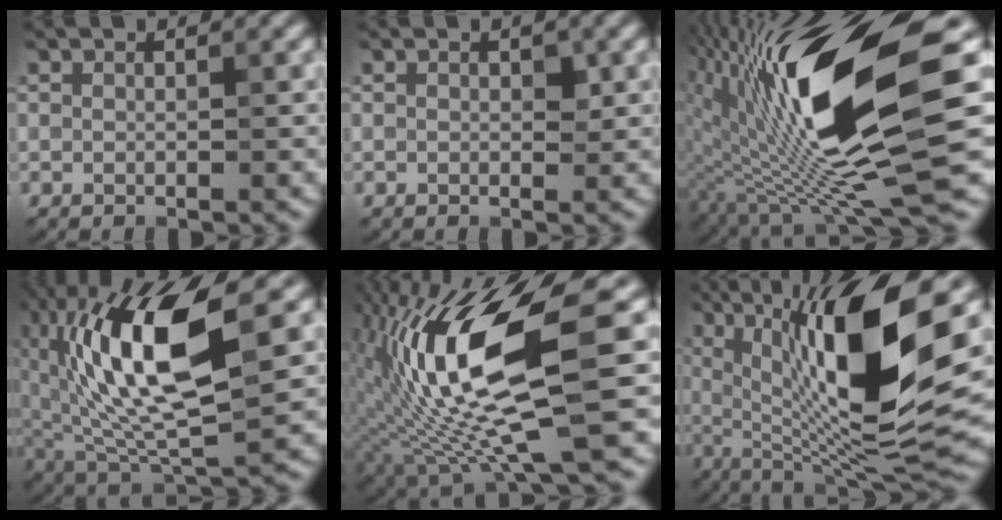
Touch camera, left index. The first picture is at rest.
{"total": 0.8, "force": [0.2, 0.5, 0.6], "torque": [-0.005, -0.001, 0.001]}
{"total": 15.5, "force": [1.2, 4.2, 14.8], "torque": [-0.261, -0.009, 0.017]}
{"total": 13.7, "force": [2.7, 5.2, 12.4], "torque": [-0.230, 0.008, 0.042]}
{"total": 15.2, "force": [0.1, 4.2, 14.7], "torque": [-0.284, 0.001, 0.005]}
{"total": 14.8, "force": [3.6, 3.8, 13.9], "torque": [-0.231, 0.000, 0.062]}